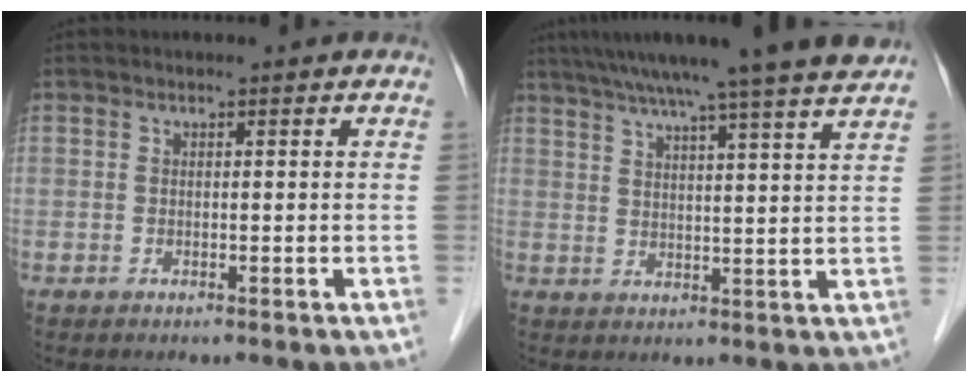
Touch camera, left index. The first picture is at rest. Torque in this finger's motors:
{"motor_torque": [1.04, -1.10, 0.64, 0.21]}